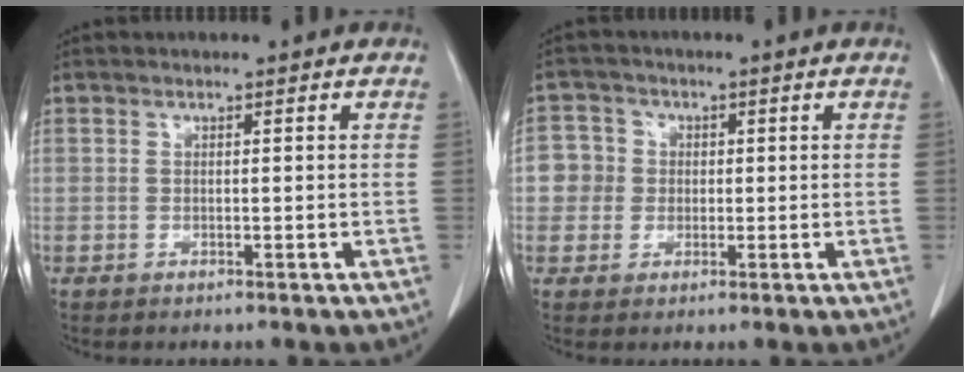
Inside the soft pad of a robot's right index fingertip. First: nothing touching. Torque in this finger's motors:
{"motor_torque": [-0.03, 0.03, 0.01, 0.00]}